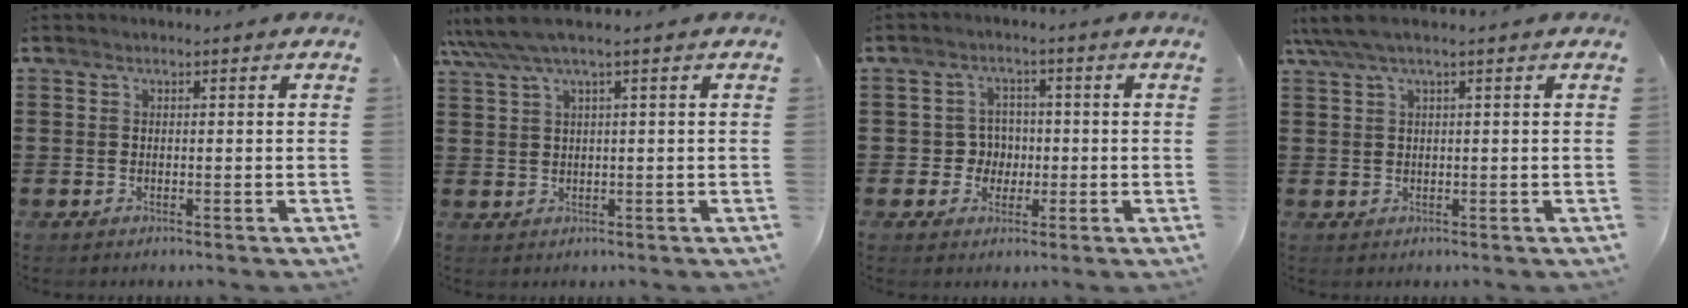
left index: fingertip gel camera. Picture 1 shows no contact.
{"total": 3.2, "force": [1.5, -0.1, 2.8], "torque": [-0.065, -0.003, 0.022]}
{"total": 3.8, "force": [-0.6, 3.6, 1.1], "torque": [-0.029, 0.005, -0.017]}
{"total": 2.7, "force": [1.1, 0.2, 2.4], "torque": [-0.055, -0.002, 0.017]}